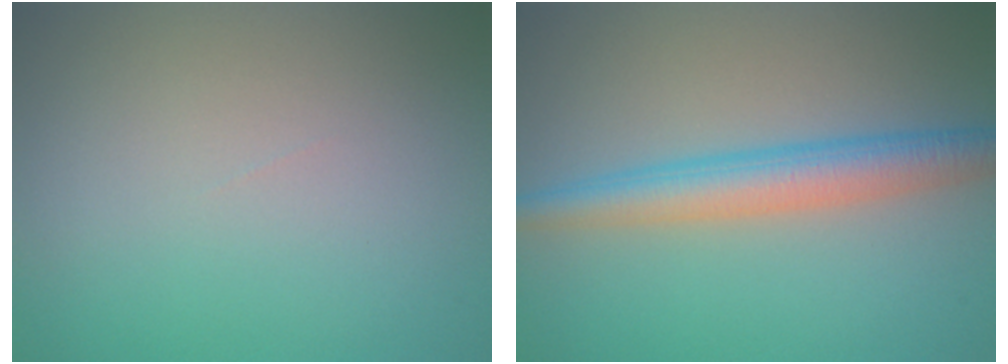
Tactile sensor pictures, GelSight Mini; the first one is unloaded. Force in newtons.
{"total": 4.4, "press": 4.4, "slide": 0.1}